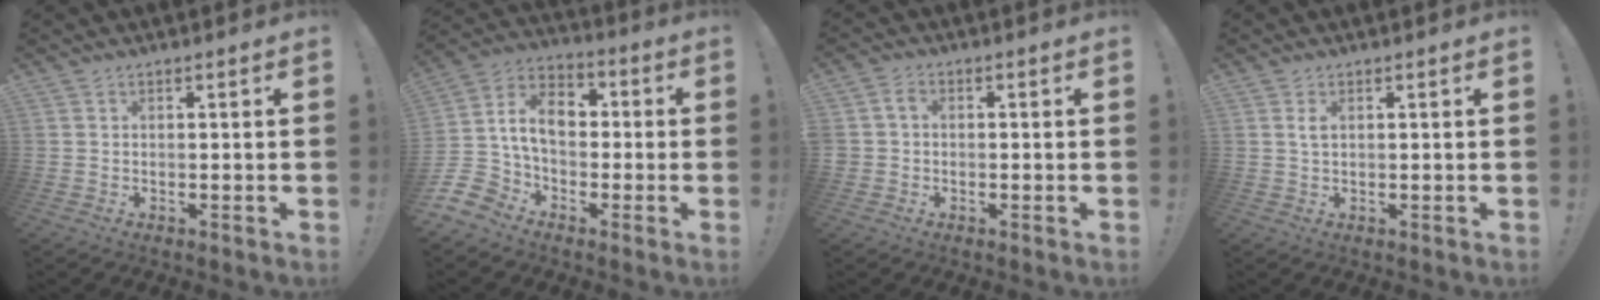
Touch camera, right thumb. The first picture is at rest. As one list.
[{"total": 12.8, "force": [0.1, 10.0, 8.0], "torque": [-0.148, 0.013, 0.005]}, {"total": 2.7, "force": [-0.6, 2.1, 1.5], "torque": [-0.032, 0.015, -0.010]}, {"total": 1.8, "force": [0.7, 0.7, 1.5], "torque": [-0.023, -0.001, 0.010]}]